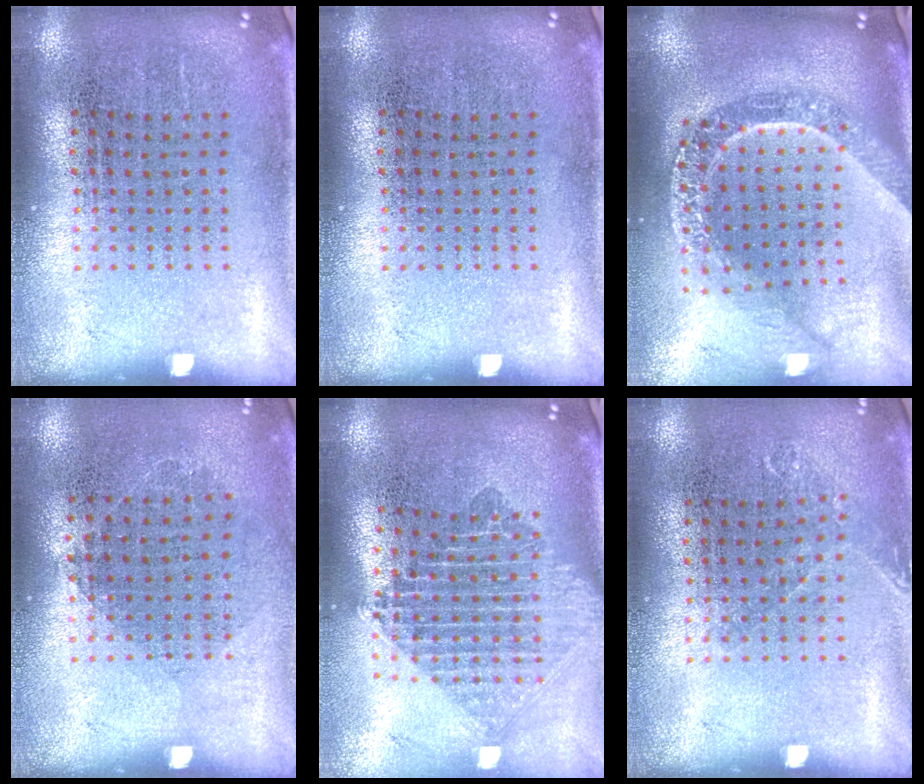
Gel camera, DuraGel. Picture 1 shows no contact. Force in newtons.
{"total": 0.0}
{"total": 2.6, "press": 2.1, "slide": 1.6}
{"total": 0.8, "press": 0.8, "slide": 0.3}
{"total": 2.3, "press": 1.8, "slide": 1.4}
{"total": 0.8, "press": 0.8, "slide": 0.1}